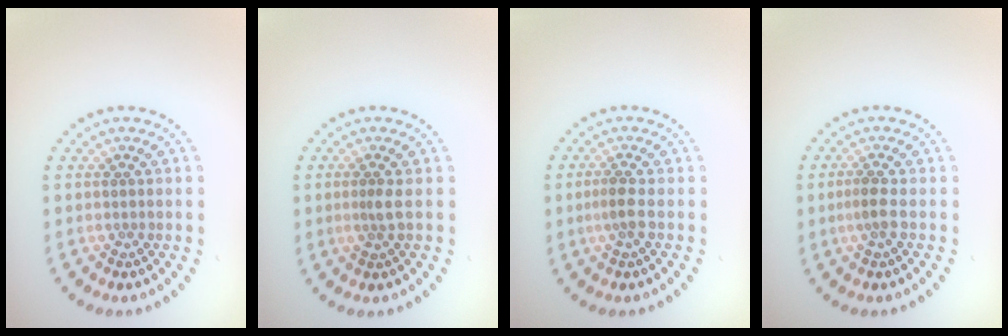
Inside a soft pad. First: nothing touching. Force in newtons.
{"total": 1.1, "press": 0.7, "slide": 0.8}
{"total": 1.3, "press": 1.0, "slide": 0.8}
{"total": 1.3, "press": 1.1, "slide": 0.7}